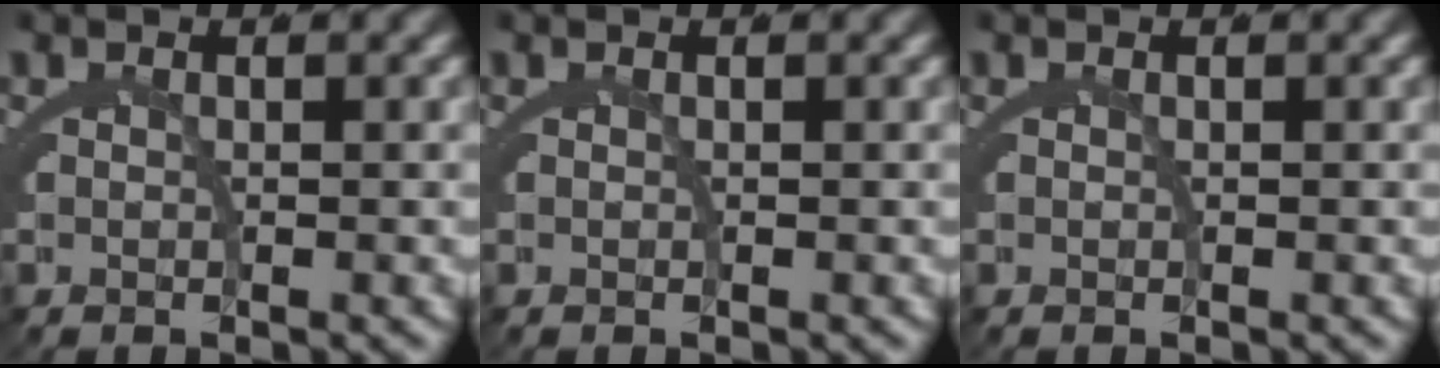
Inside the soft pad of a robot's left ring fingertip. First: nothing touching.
{"total": 0.0}
{"total": 0.0}